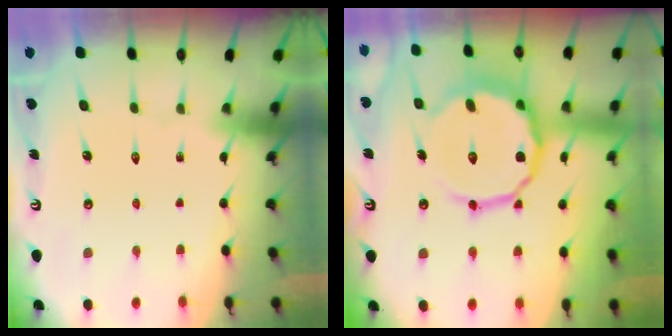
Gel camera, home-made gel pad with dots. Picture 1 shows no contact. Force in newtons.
{"total": 14.2, "press": 14.0, "slide": 2.4}